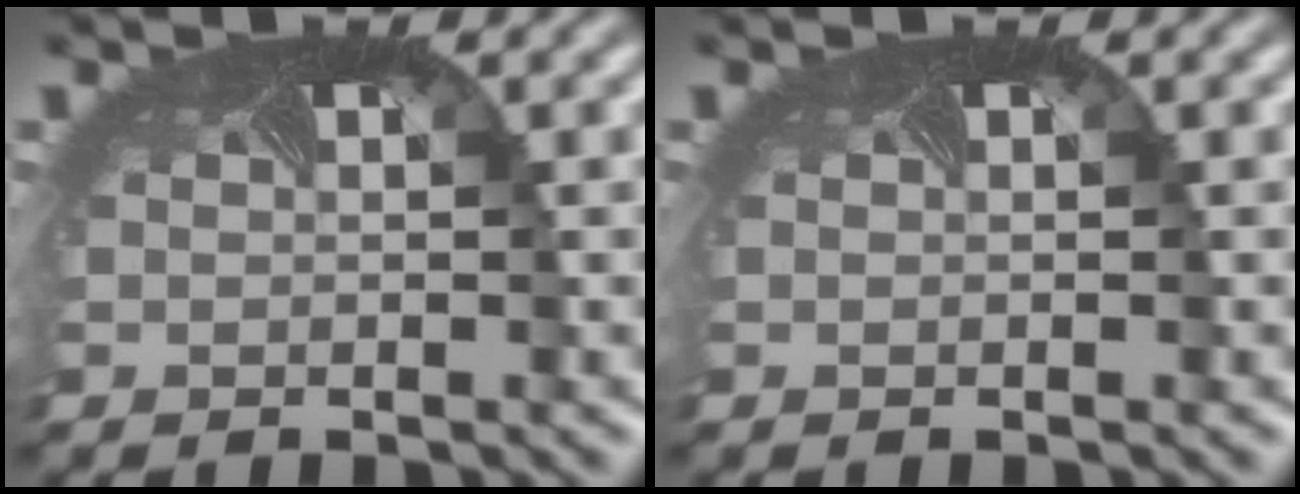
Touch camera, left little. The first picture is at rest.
{"total": 0.0}